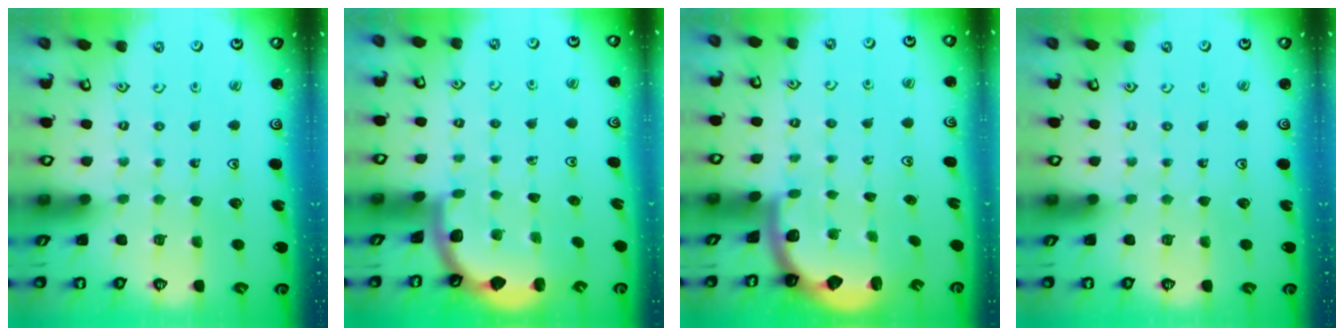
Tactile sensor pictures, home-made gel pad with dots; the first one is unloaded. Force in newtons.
{"total": 1.6, "press": 1.6, "slide": 0.0}
{"total": 2.0, "press": 2.0, "slide": 0.5}
{"total": 0.0}